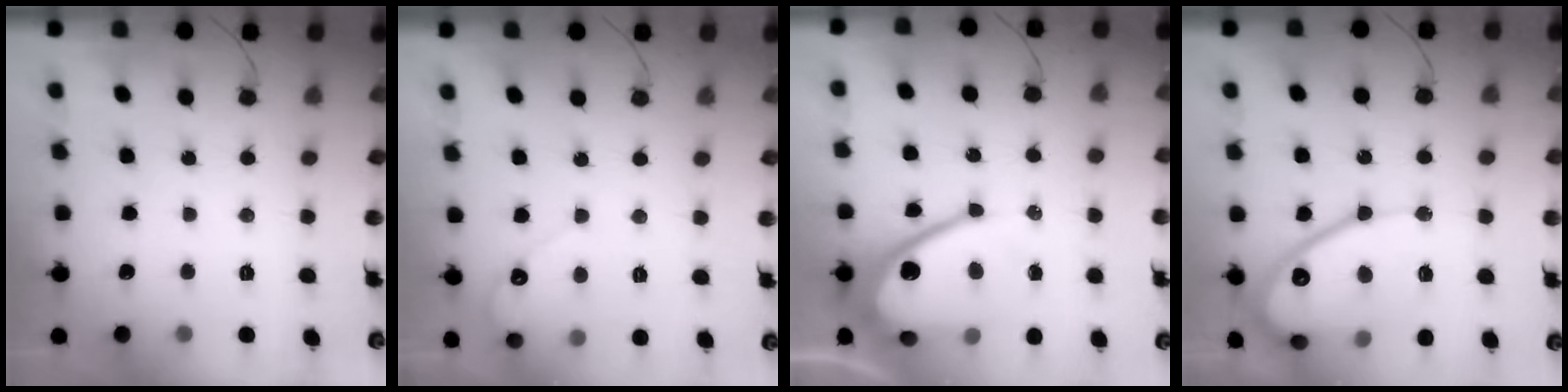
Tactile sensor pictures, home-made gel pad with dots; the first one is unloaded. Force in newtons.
{"total": 3.3, "press": 3.2, "slide": 0.2}
{"total": 16.3, "press": 16.3, "slide": 1.0}
{"total": 16.1, "press": 16.1, "slide": 1.5}